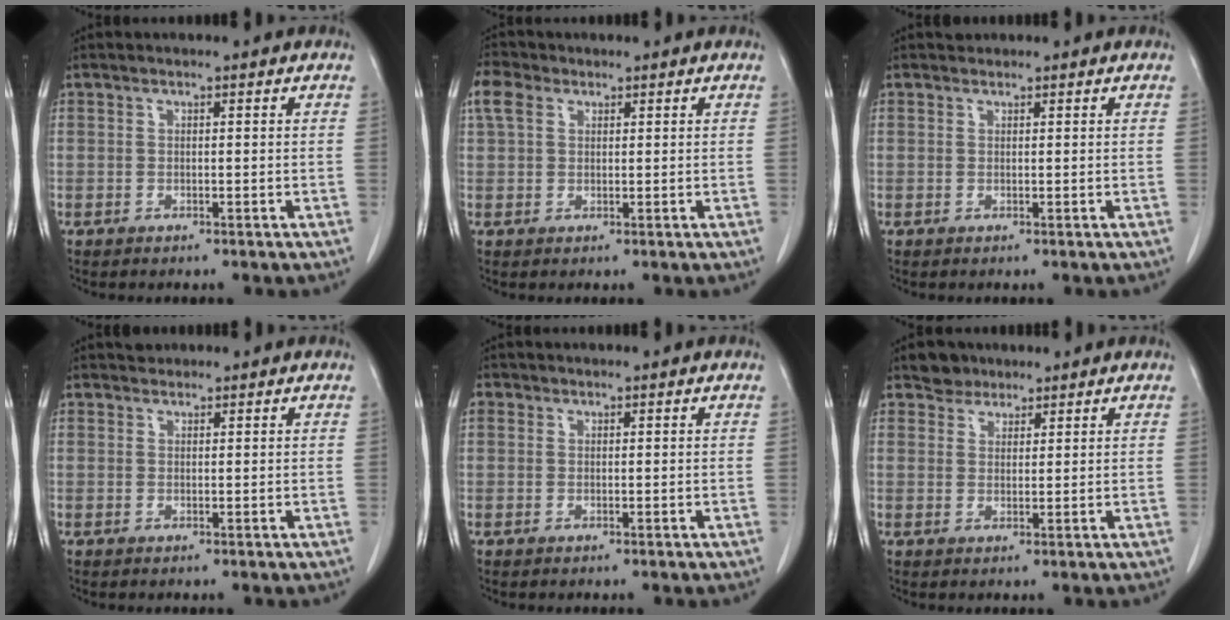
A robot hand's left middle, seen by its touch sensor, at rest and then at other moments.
{"total": 3.9, "force": [1.9, 2.6, 2.1], "torque": [-0.059, 0.020, 0.041]}
{"total": 0.5, "force": [0.5, 0.2, -0.1], "torque": [-0.005, 0.007, 0.010]}
{"total": 0.9, "force": [0.8, 0.4, -0.1], "torque": [-0.003, 0.007, 0.013]}
{"total": 1.2, "force": [0.5, 1.1, 0.3], "torque": [-0.002, 0.010, 0.008]}
{"total": 2.9, "force": [2.3, 1.7, 0.2], "torque": [-0.005, 0.008, 0.038]}